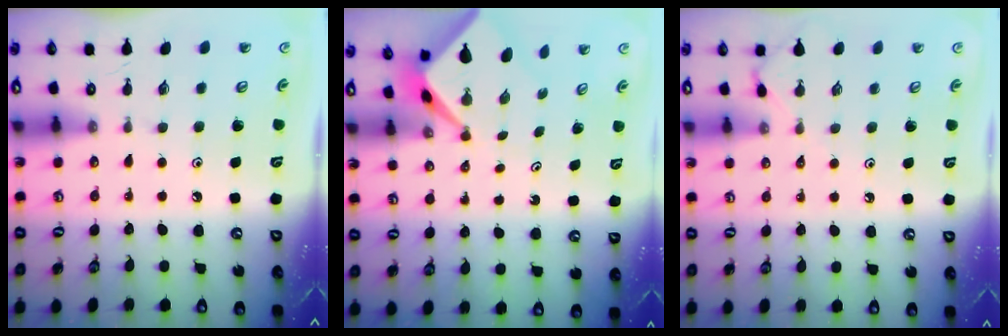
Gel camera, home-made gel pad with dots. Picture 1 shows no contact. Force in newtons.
{"total": 2.5, "press": 2.5, "slide": 0.2}
{"total": 3.1, "press": 3.0, "slide": 0.6}